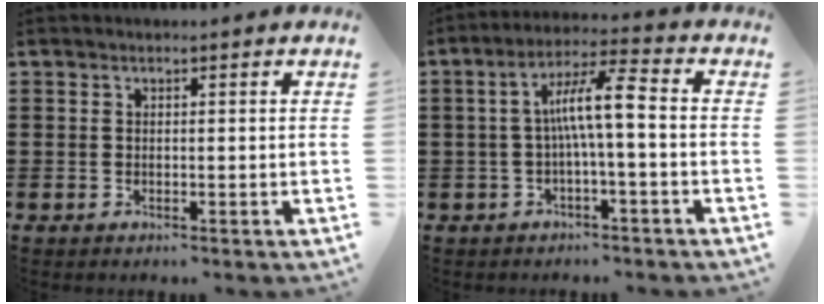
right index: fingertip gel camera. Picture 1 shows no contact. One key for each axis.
{"total": 7.9, "fx": -0.3, "fy": 1.3, "fz": 7.8, "tx": -0.143, "ty": 0.013, "tz": -0.012}